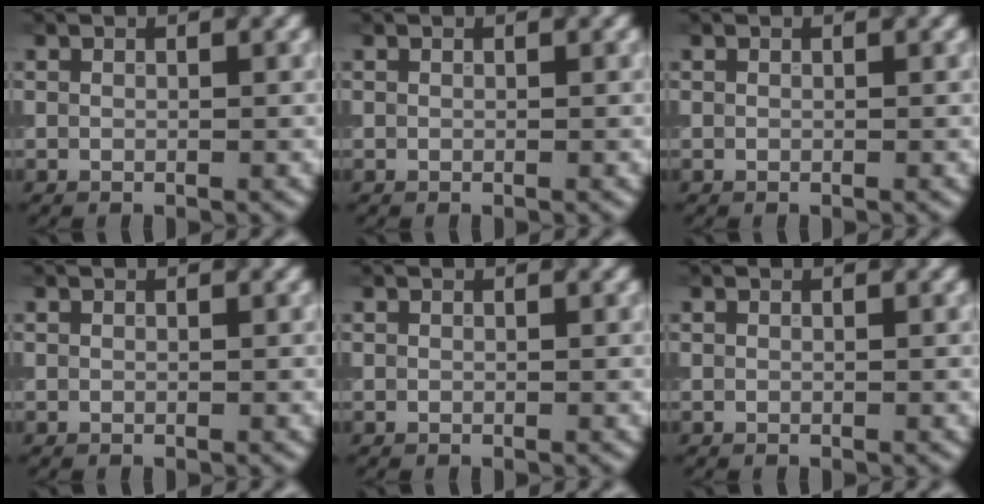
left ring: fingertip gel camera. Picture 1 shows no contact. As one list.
[{"total": 0.0}, {"total": 0.0}, {"total": 0.0}, {"total": 0.0}, {"total": 0.0}]